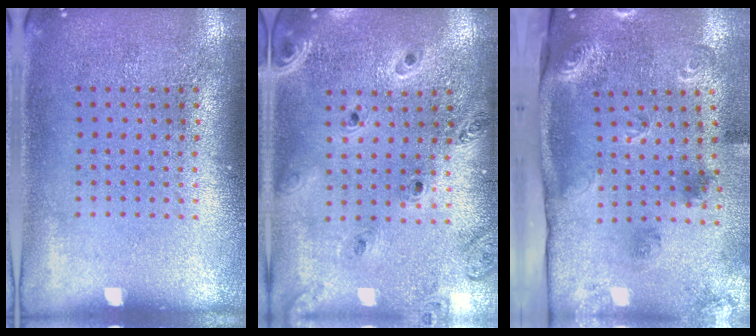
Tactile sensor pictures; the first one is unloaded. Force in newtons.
{"total": 1.3, "press": 1.3, "slide": 0.1}
{"total": 2.5, "press": 1.9, "slide": 1.7}